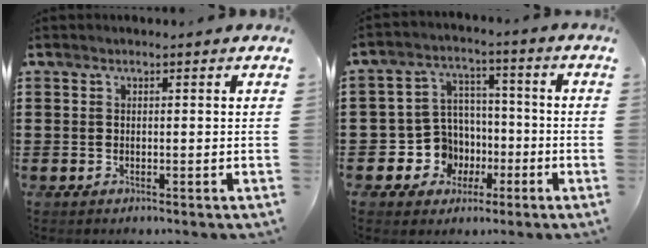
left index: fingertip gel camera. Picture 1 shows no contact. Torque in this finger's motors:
{"motor_torque": [0.58, 0.47, 0.17, 0.02]}